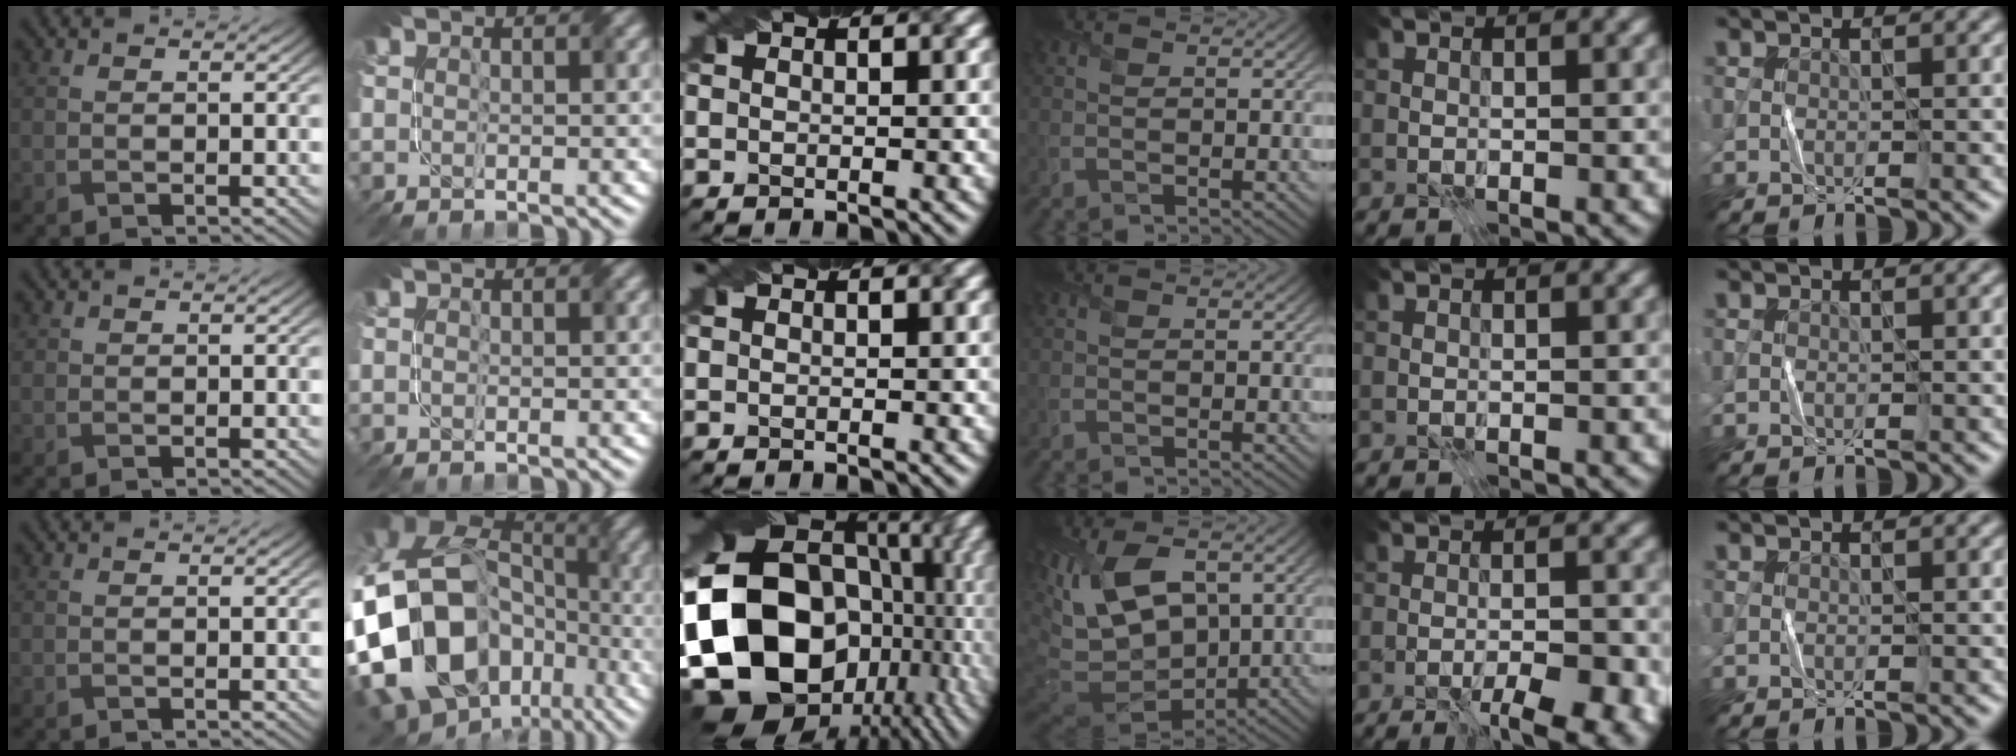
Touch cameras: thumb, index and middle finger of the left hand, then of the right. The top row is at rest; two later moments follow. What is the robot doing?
{"motion": "fold", "object": "paper"}